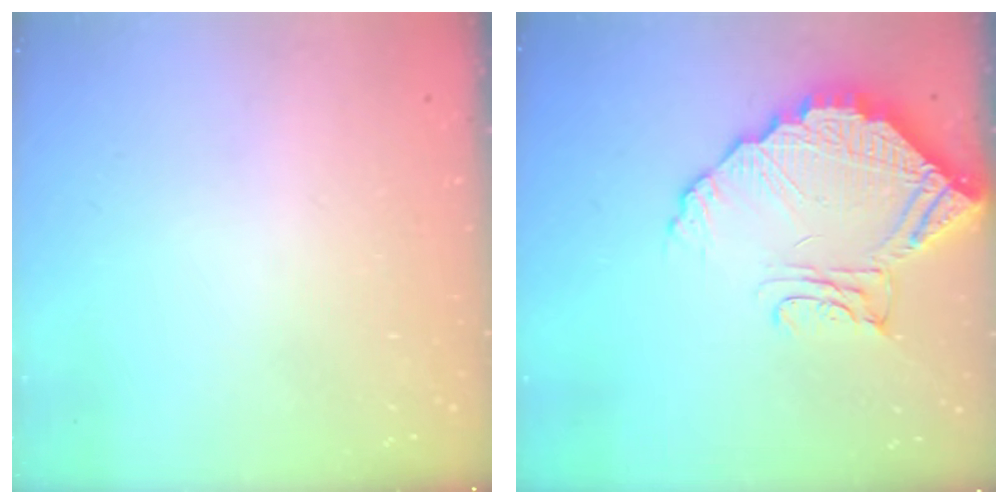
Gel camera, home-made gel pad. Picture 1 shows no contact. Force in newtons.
{"total": 14.0, "press": 14.0, "slide": 1.3}